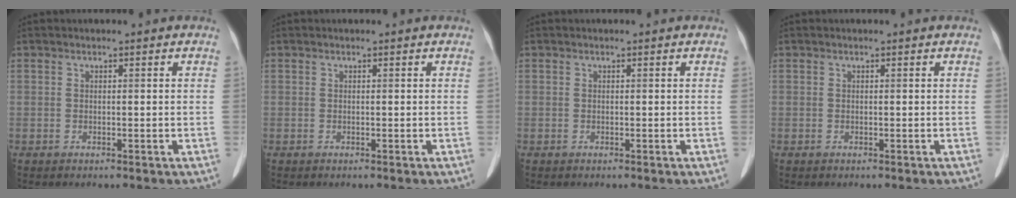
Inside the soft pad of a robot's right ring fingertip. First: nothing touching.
{"total": 0.0}
{"total": 0.0}
{"total": 0.0}